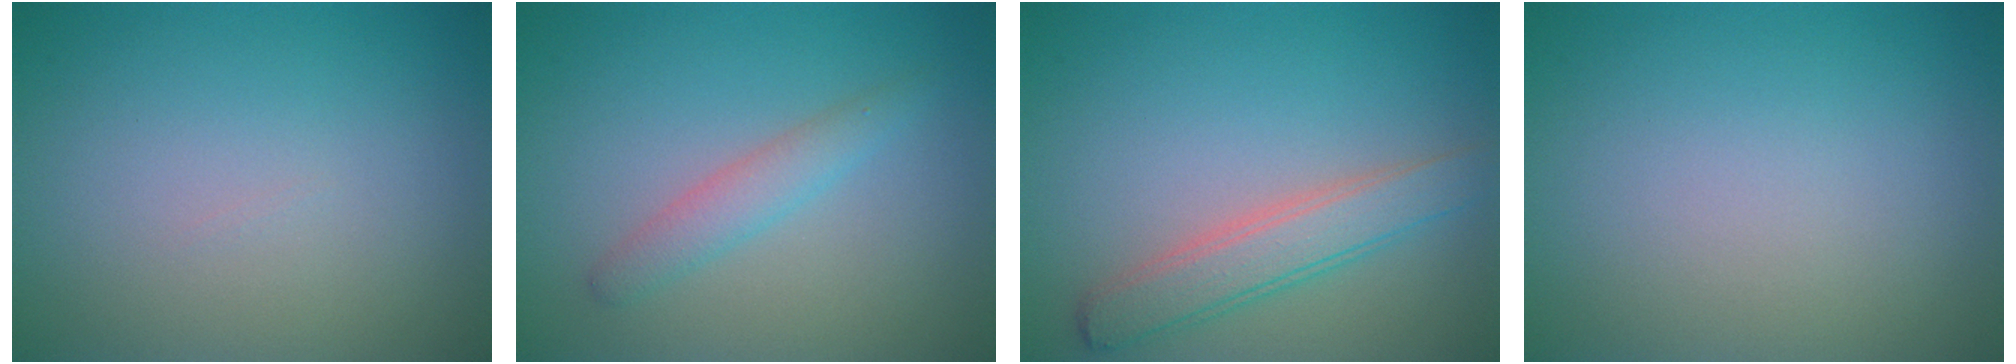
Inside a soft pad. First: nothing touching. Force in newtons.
{"total": 2.1, "press": 2.1, "slide": 0.1}
{"total": 4.4, "press": 4.4, "slide": 0.1}
{"total": 0.0}